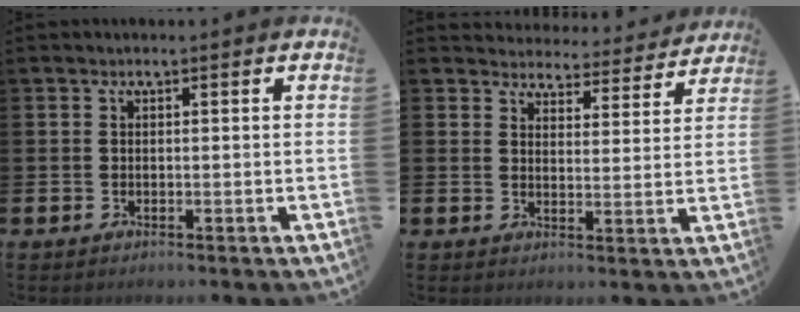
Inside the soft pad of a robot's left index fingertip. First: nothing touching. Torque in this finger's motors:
{"motor_torque": [0.80, -1.34, 0.19, -0.02]}